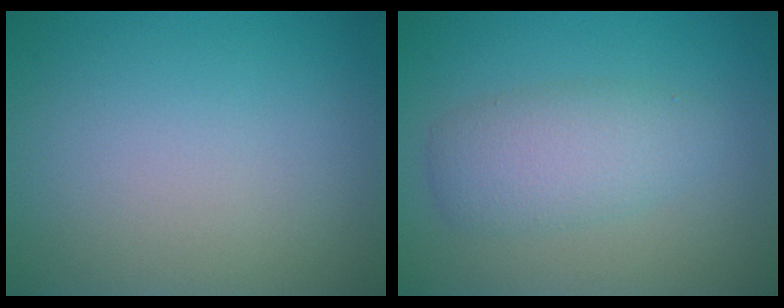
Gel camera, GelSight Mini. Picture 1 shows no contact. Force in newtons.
{"total": 2.9, "press": 2.9, "slide": 0.2}